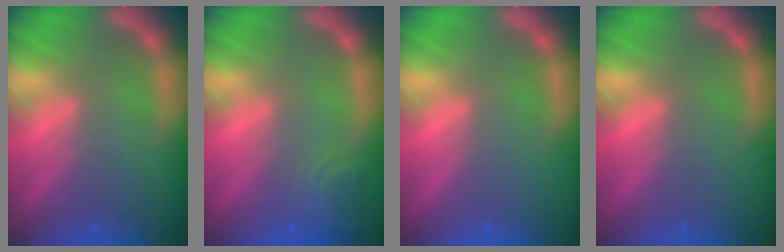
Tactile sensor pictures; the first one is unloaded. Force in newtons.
{"total": 2.9}
{"total": 0.0}
{"total": 0.0}